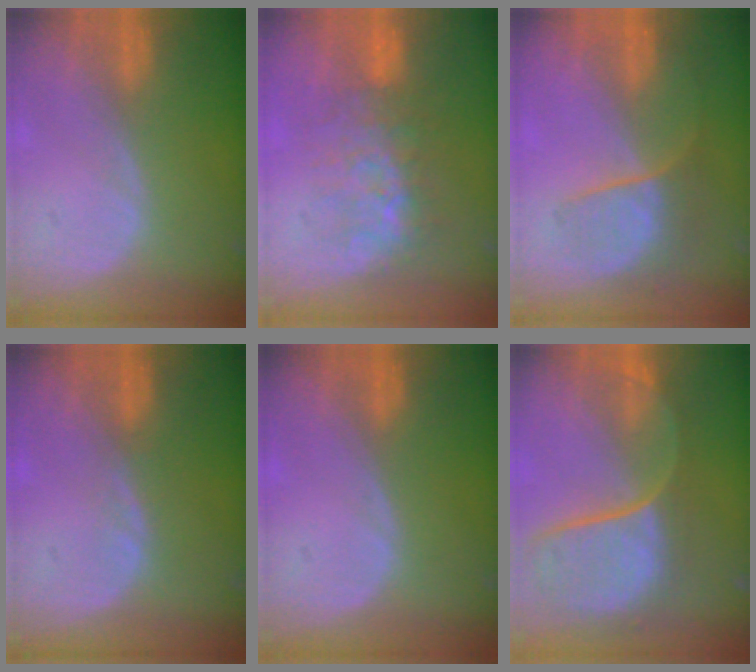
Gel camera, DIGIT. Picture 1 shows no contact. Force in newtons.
{"total": 7.6, "press": 7.3, "slide": 2.0}
{"total": 6.3, "press": 5.9, "slide": 2.3}
{"total": 1.1, "press": 1.0, "slide": 0.2}
{"total": 0.0}
{"total": 12.0, "press": 9.9, "slide": 6.8}